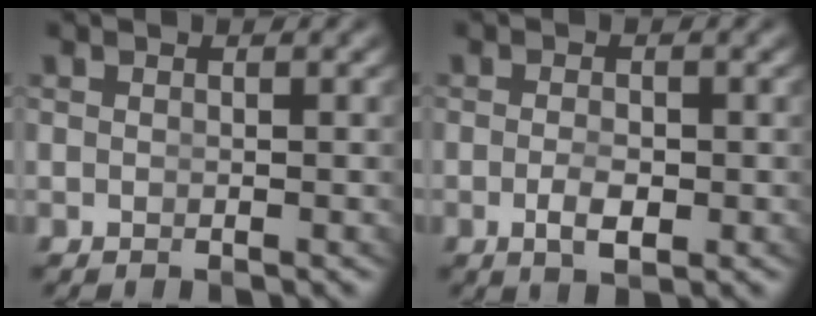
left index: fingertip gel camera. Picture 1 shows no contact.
{"total": 2.3, "force": [-1.0, 0.8, 1.9], "torque": [-0.036, -0.017, -0.009]}